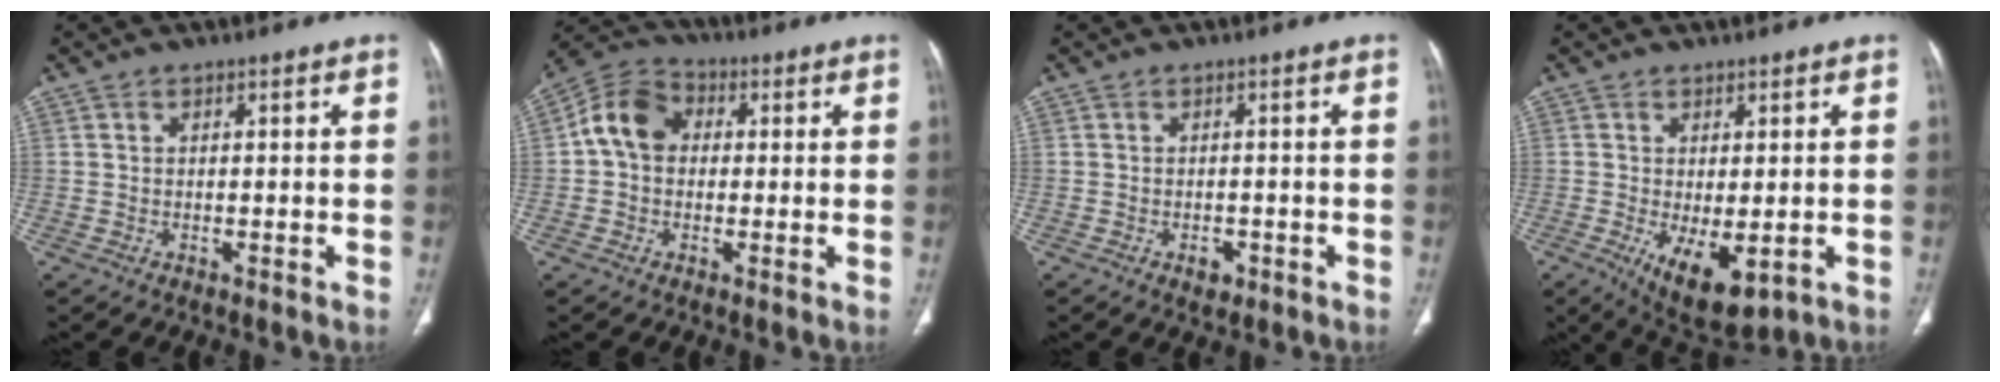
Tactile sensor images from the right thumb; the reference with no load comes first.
{"total": 8.9, "force": [0.9, 7.0, 5.4], "torque": [-0.088, 0.025, 0.004]}
{"total": 1.9, "force": [-1.0, 1.2, 1.0], "torque": [-0.009, 0.002, -0.008]}
{"total": 9.2, "force": [-2.8, 4.2, 7.7], "torque": [-0.115, -0.018, -0.026]}